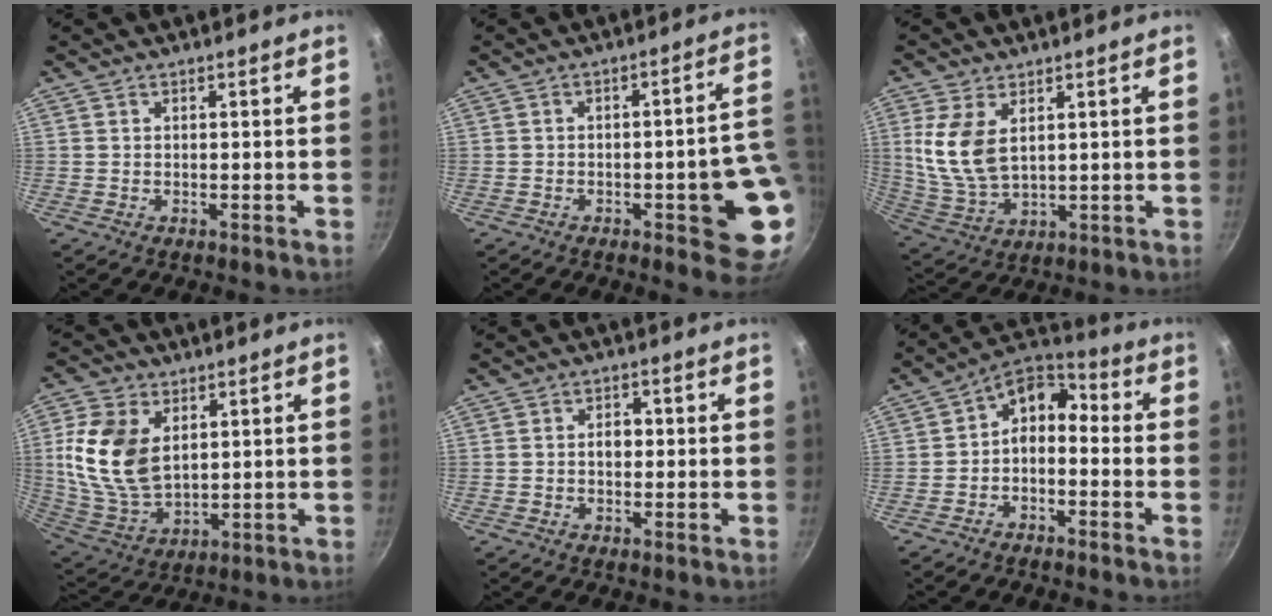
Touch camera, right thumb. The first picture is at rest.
{"total": 12.8, "force": [-3.0, 3.6, 11.9], "torque": [-0.101, 0.025, -0.035]}
{"total": 10.8, "force": [3.0, 6.1, 8.3], "torque": [-0.167, -0.019, 0.074]}
{"total": 15.7, "force": [3.7, 10.0, 11.4], "torque": [-0.215, -0.020, 0.086]}
{"total": 2.5, "force": [-0.1, 1.9, 1.7], "torque": [-0.010, 0.007, -0.003]}
{"total": 7.9, "force": [-1.7, 5.4, 5.5], "torque": [-0.076, 0.057, -0.042]}